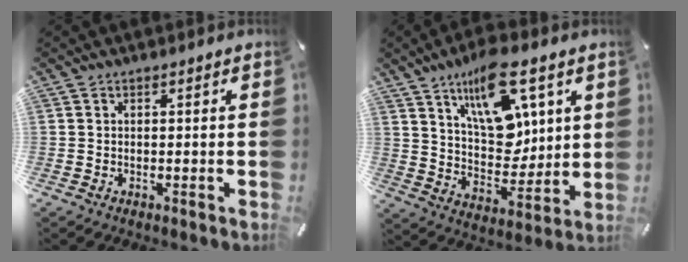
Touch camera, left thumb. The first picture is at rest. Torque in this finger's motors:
{"motor_torque": [2.60, 2.41, 0.79, -0.67, 0.23]}